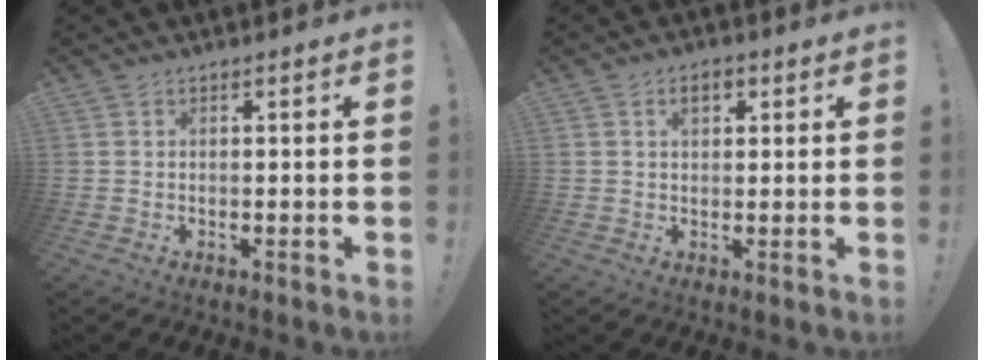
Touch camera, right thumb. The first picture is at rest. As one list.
[{"total": 3.8, "force": [1.5, 2.3, 2.7], "torque": [-0.037, 0.001, 0.022]}]